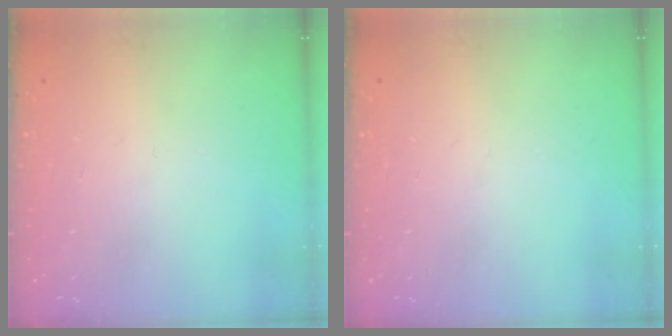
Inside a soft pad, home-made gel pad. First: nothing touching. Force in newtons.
{"total": 0.0}